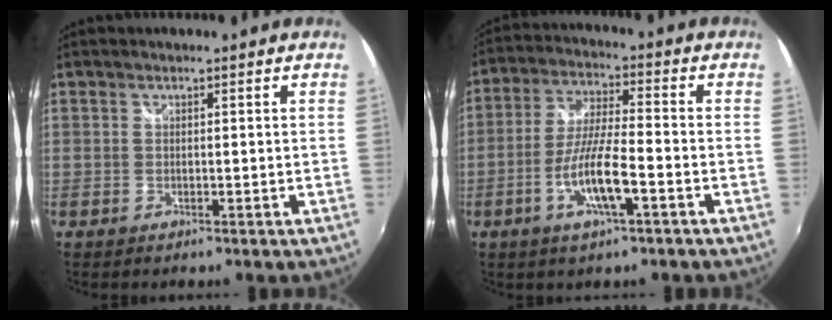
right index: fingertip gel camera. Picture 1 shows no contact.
{"total": 10.0, "force": [-4.1, 1.3, 9.0], "torque": [-0.183, -0.003, -0.076]}